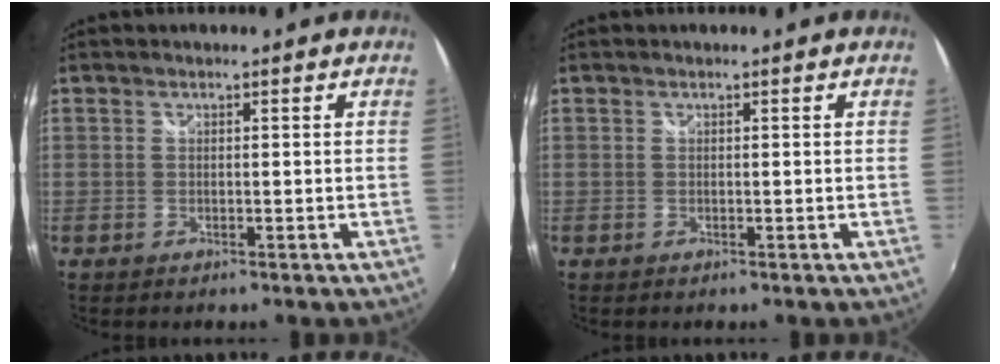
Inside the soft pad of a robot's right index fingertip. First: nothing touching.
{"total": 0.0}